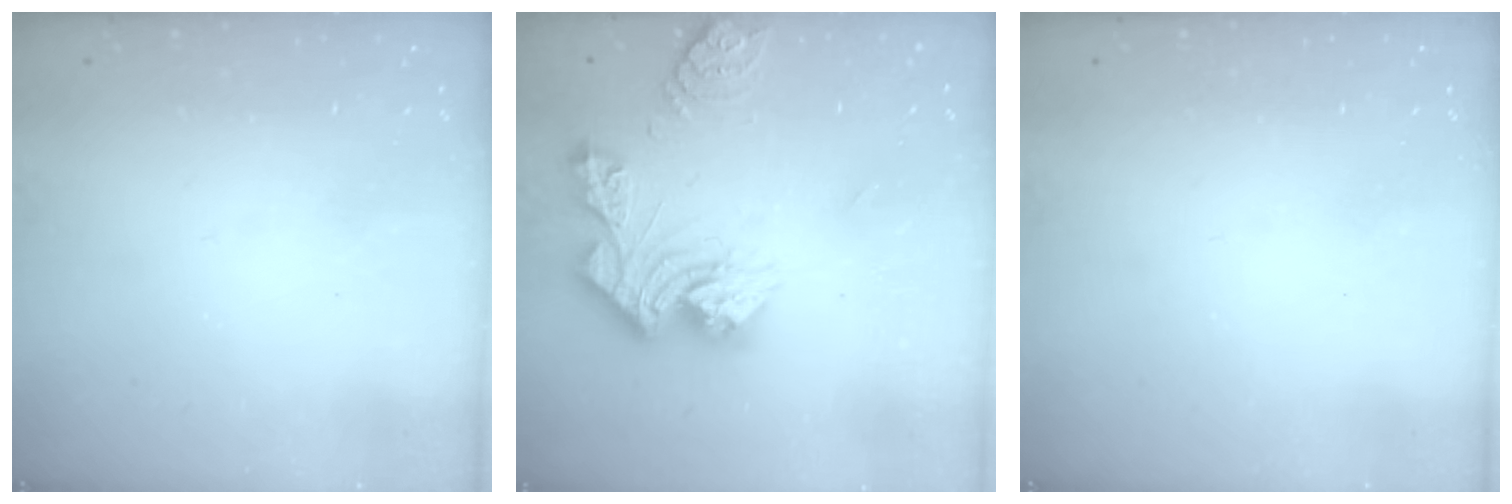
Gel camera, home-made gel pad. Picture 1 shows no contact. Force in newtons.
{"total": 14.3, "press": 14.2, "slide": 1.5}
{"total": 0.0}